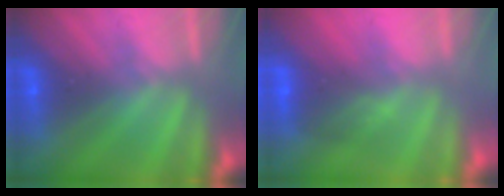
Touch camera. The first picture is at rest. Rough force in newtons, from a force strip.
{"total": 3.0}